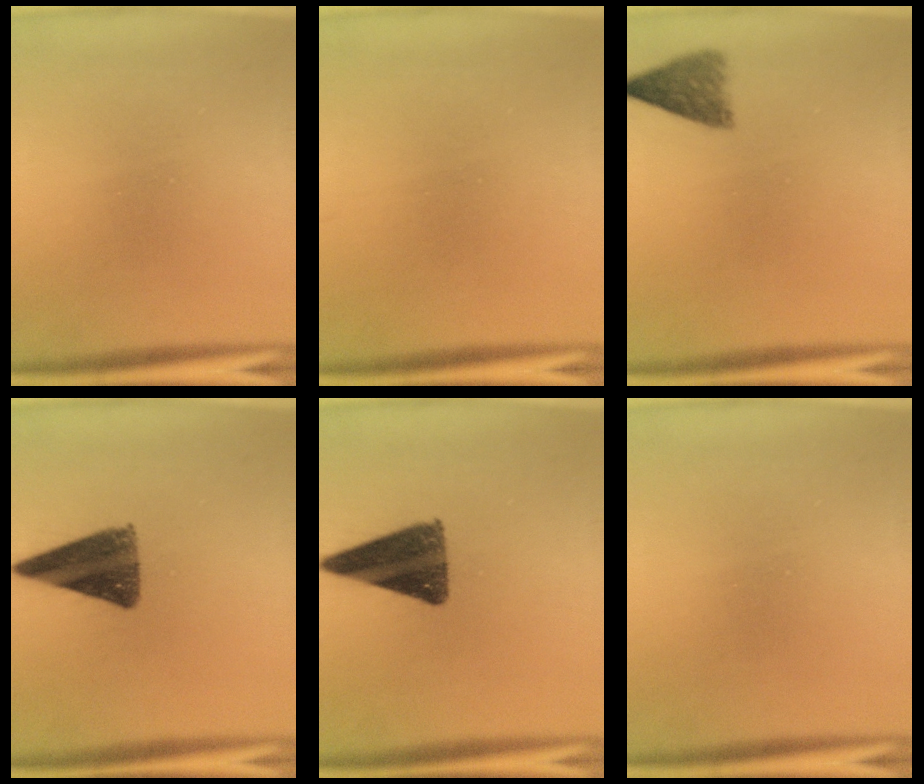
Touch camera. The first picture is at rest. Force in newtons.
{"total": 1.1}
{"total": 3.5}
{"total": 11.1}
{"total": 12.1}
{"total": 0.0}